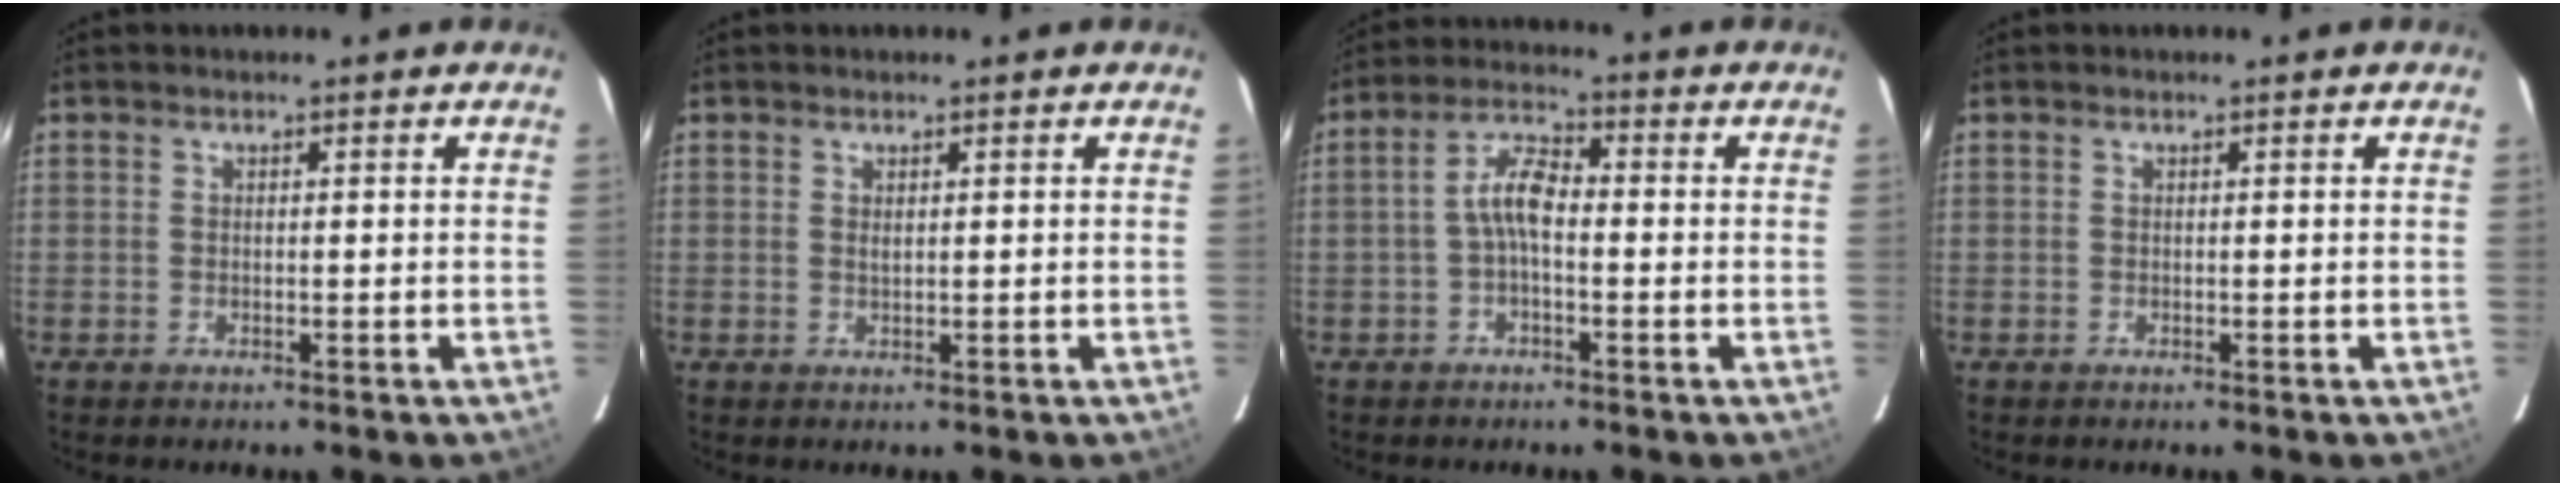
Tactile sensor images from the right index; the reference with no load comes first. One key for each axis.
{"total": 0.7, "fx": 0.4, "fy": 0.2, "fz": 0.5, "tx": -0.010, "ty": 0.002, "tz": 0.008}
{"total": 5.1, "fx": -1.1, "fy": 2.1, "fz": 4.5, "tx": -0.094, "ty": 0.019, "tz": -0.023}
{"total": 0.0}